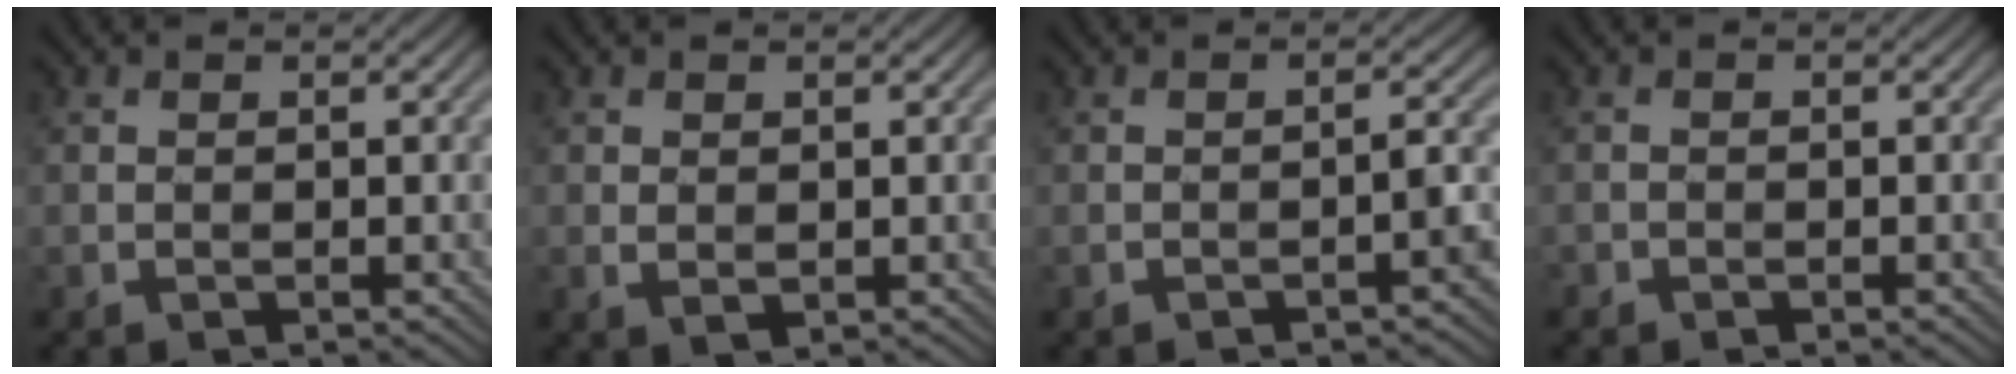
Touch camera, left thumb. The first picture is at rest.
{"total": 1.4, "force": [0.2, 1.0, 1.0], "torque": [-0.022, -0.004, 0.008]}
{"total": 2.1, "force": [-1.4, 0.3, 1.5], "torque": [-0.022, 0.012, -0.022]}
{"total": 0.6, "force": [-0.5, 0.3, 0.0], "torque": [0.001, -0.002, -0.010]}